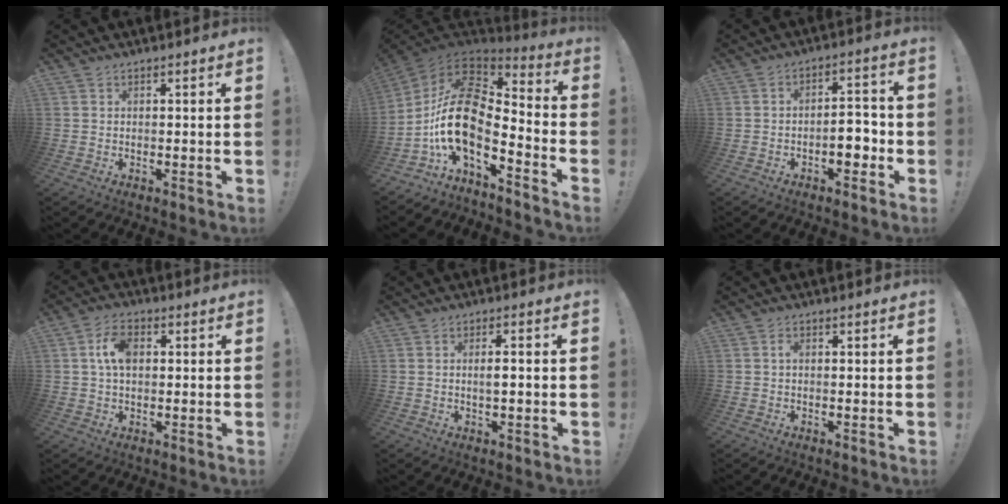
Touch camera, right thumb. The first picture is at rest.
{"total": 17.6, "force": [-2.1, 8.2, 15.4], "torque": [-0.312, -0.003, -0.040]}
{"total": 7.4, "force": [-2.9, 3.6, 5.8], "torque": [-0.080, 0.019, -0.049]}
{"total": 7.5, "force": [1.3, 4.6, 5.7], "torque": [-0.100, 0.011, 0.026]}
{"total": 2.7, "force": [-0.2, 0.6, 2.6], "torque": [-0.045, 0.002, -0.007]}
{"total": 0.9, "force": [-0.2, 0.4, 0.8], "torque": [-0.023, 0.007, -0.003]}